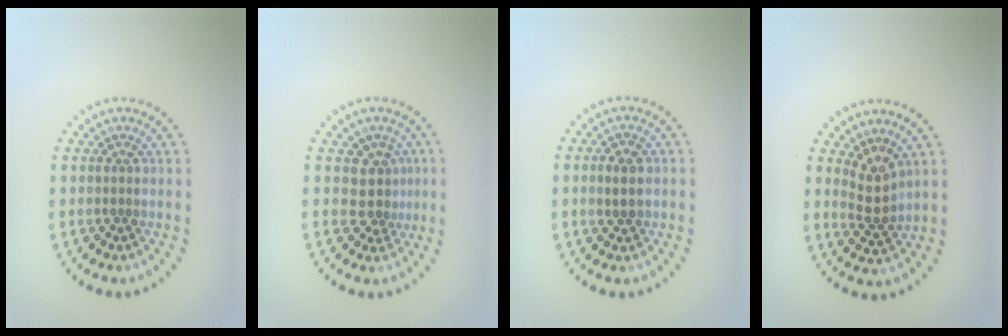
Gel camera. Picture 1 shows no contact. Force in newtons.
{"total": 2.6, "press": 2.0, "slide": 1.7}
{"total": 2.3, "press": 2.3, "slide": 0.2}
{"total": 2.3, "press": 1.9, "slide": 1.3}